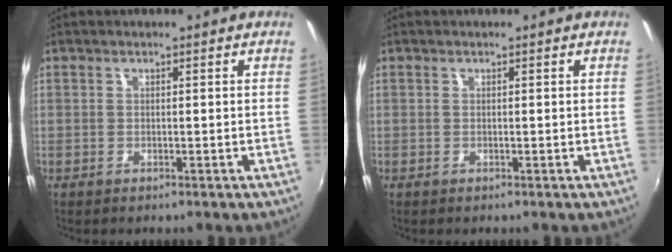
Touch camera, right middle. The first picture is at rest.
{"total": 0.0}